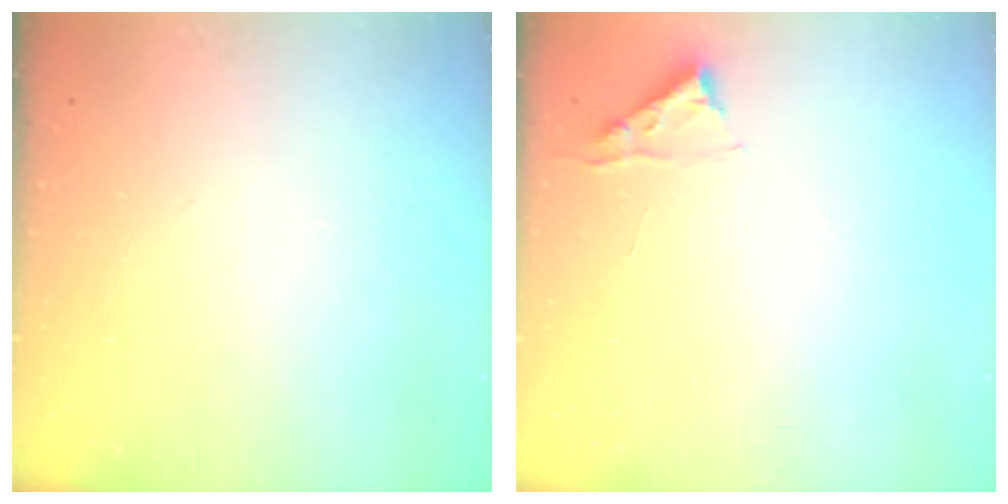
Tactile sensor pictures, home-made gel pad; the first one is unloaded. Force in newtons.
{"total": 2.8, "press": 2.8, "slide": 0.3}